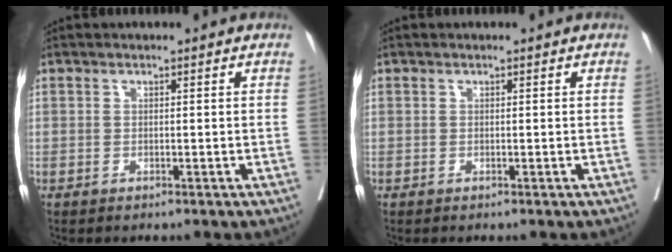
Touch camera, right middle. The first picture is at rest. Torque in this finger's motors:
{"motor_torque": [-0.02, 0.13, 0.00, 0.00]}